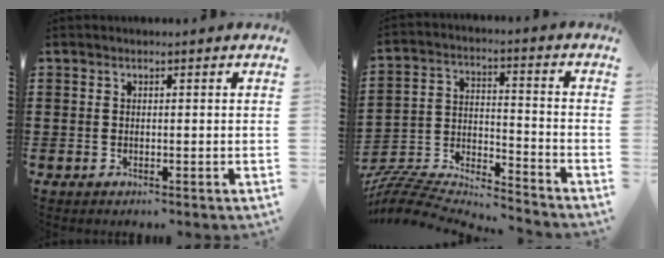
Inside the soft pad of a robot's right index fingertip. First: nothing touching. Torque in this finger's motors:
{"motor_torque": [-1.12, 1.02, -1.05, -0.21]}